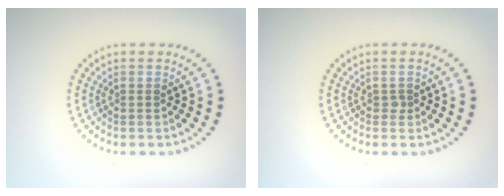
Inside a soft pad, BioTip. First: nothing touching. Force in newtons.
{"total": 0.6, "press": 0.4, "slide": 0.3}